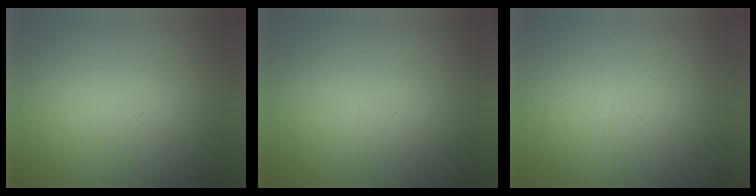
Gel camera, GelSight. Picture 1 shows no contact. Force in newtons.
{"total": 1.3}
{"total": 1.2}